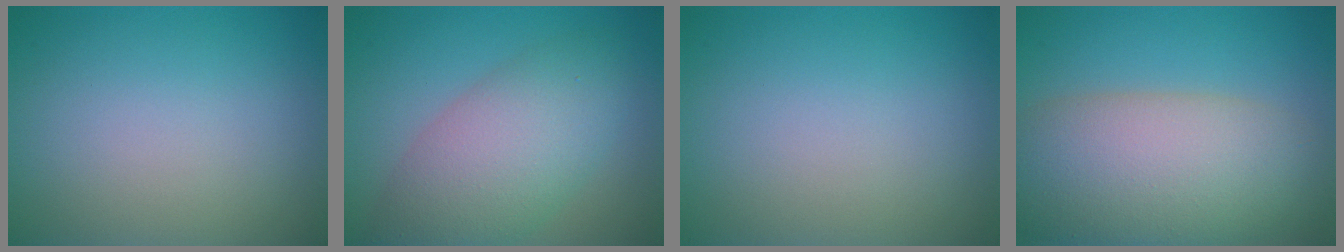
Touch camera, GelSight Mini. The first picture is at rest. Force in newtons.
{"total": 7.1, "press": 7.1, "slide": 0.3}
{"total": 0.0}
{"total": 10.6, "press": 10.5, "slide": 0.9}